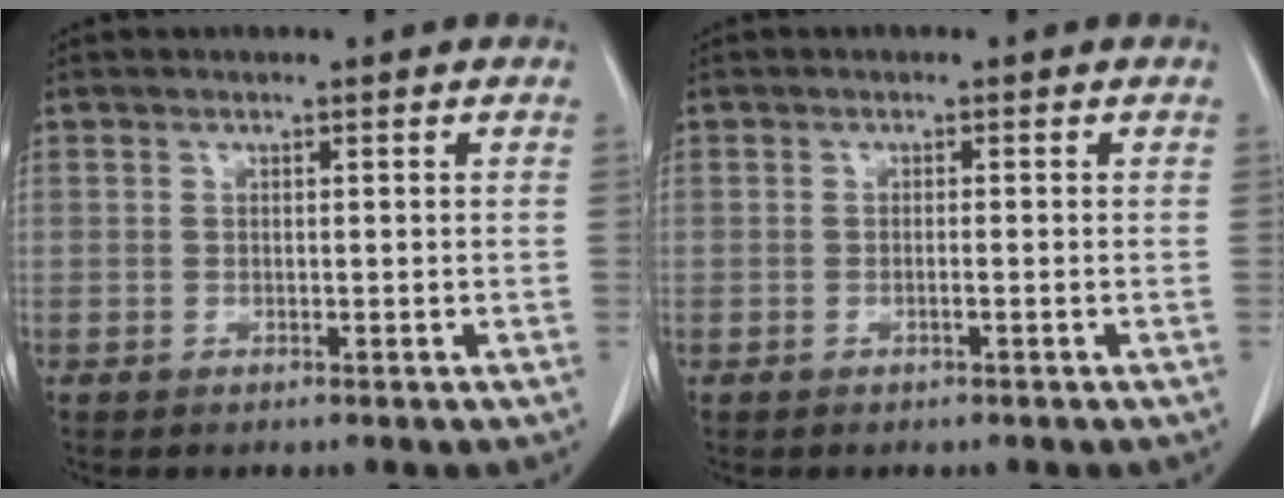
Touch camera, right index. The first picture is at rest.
{"total": 0.7, "force": [-0.3, -0.1, 0.7], "torque": [-0.014, 0.000, -0.004]}